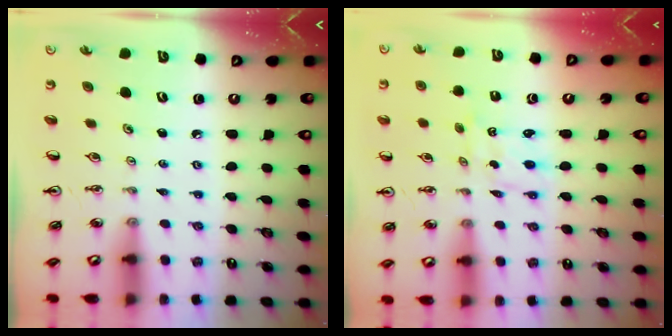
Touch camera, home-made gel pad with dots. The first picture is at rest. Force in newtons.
{"total": 0.9, "press": 0.9, "slide": 0.1}